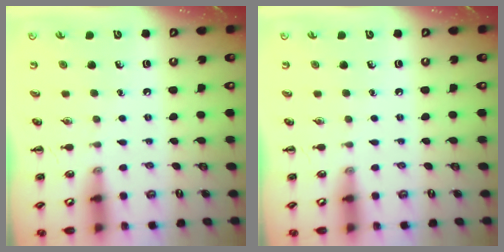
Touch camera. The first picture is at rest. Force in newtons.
{"total": 0.0}